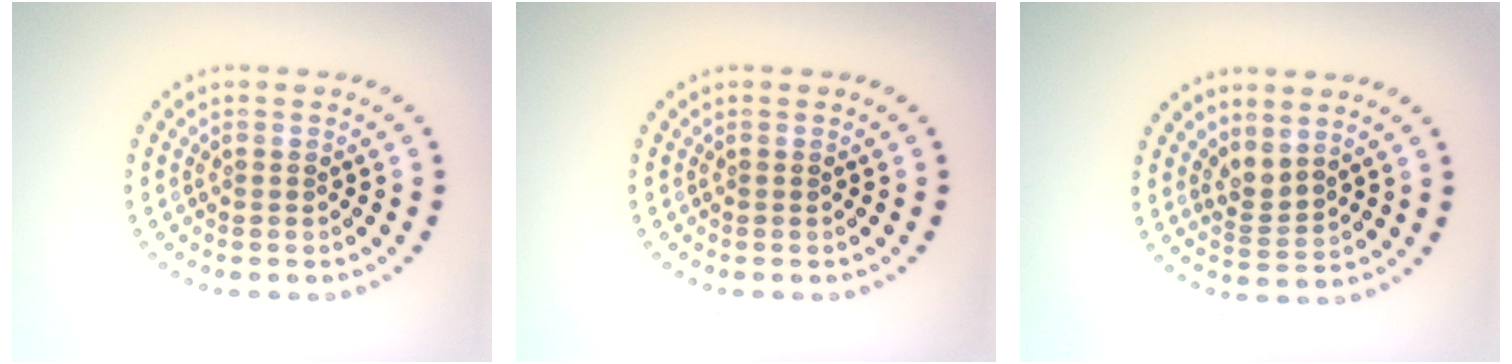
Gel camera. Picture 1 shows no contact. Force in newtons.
{"total": 0.0}
{"total": 2.1, "press": 1.4, "slide": 1.6}